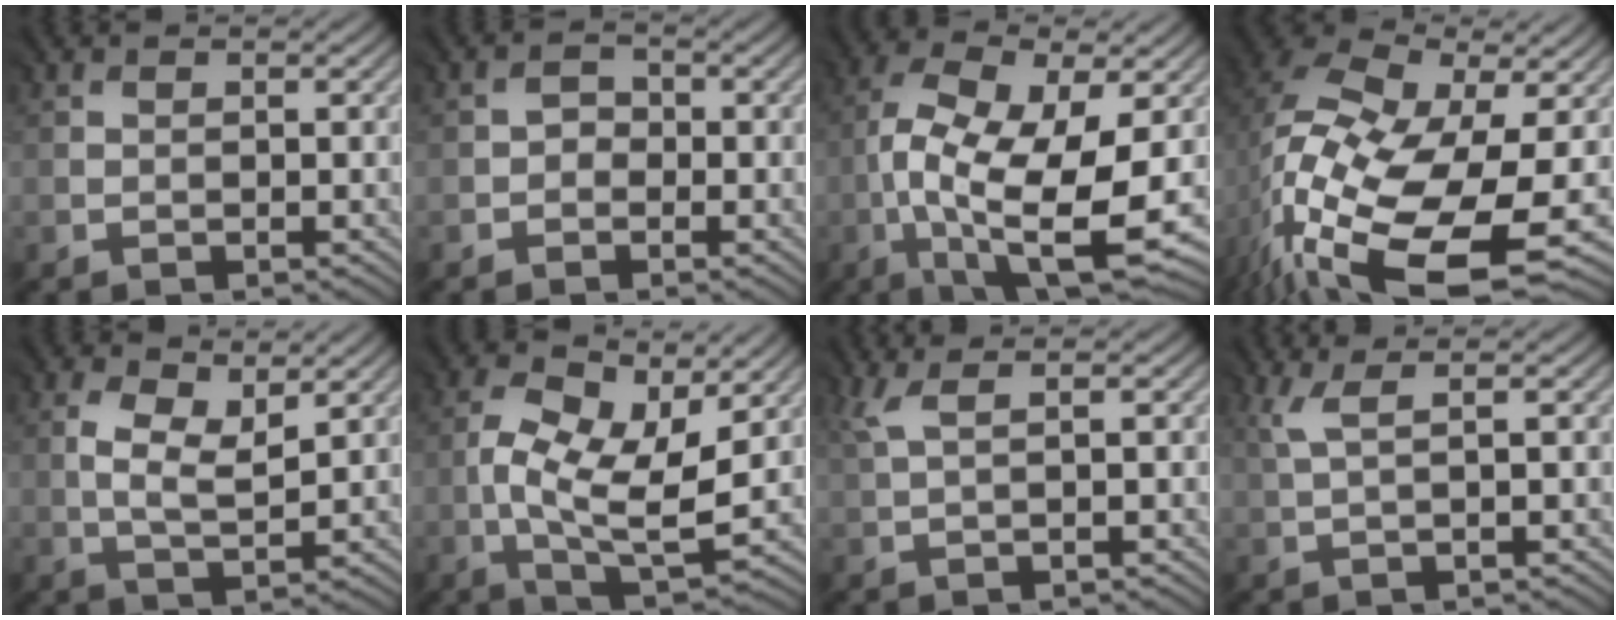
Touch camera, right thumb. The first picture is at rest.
{"total": 1.5, "force": [-0.9, 1.1, 0.2], "torque": [0.001, 0.002, -0.019]}
{"total": 14.8, "force": [-3.1, 6.3, 13.0], "torque": [-0.268, -0.016, -0.050]}
{"total": 16.4, "force": [-3.6, 8.7, 13.4], "torque": [-0.312, -0.038, -0.049]}
{"total": 4.6, "force": [1.9, 2.0, 3.7], "torque": [-0.075, 0.000, 0.038]}
{"total": 9.1, "force": [0.8, 4.3, 8.0], "torque": [-0.164, -0.002, 0.016]}
{"total": 2.1, "force": [0.8, -0.1, 2.0], "torque": [-0.039, 0.007, 0.019]}
{"total": 2.1, "force": [0.8, -0.1, 2.0], "torque": [-0.035, 0.006, 0.018]}